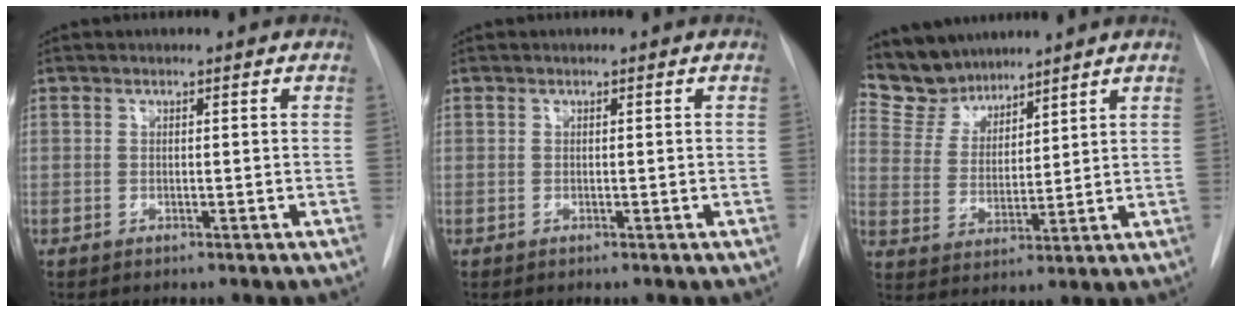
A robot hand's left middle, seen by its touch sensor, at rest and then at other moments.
{"total": 0.0}
{"total": 7.7, "force": [7.1, 2.7, 0.5], "torque": [-0.017, 0.009, 0.152]}